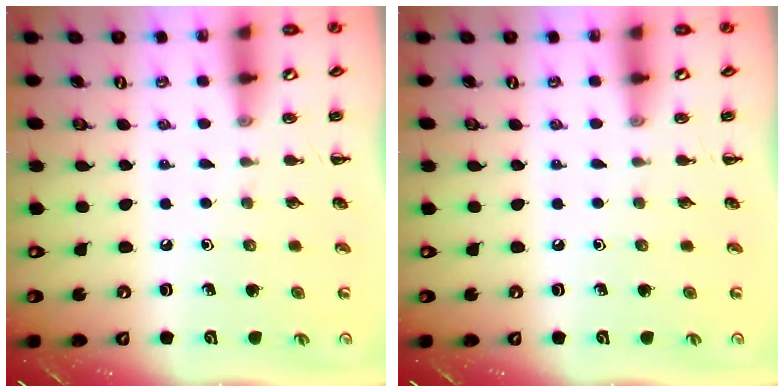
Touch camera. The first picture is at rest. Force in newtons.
{"total": 0.0}